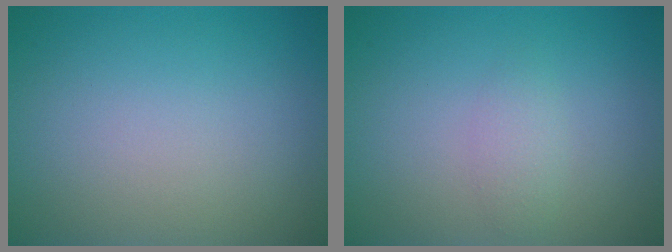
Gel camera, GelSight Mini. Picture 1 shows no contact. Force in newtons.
{"total": 1.2, "press": 1.2, "slide": 0.1}